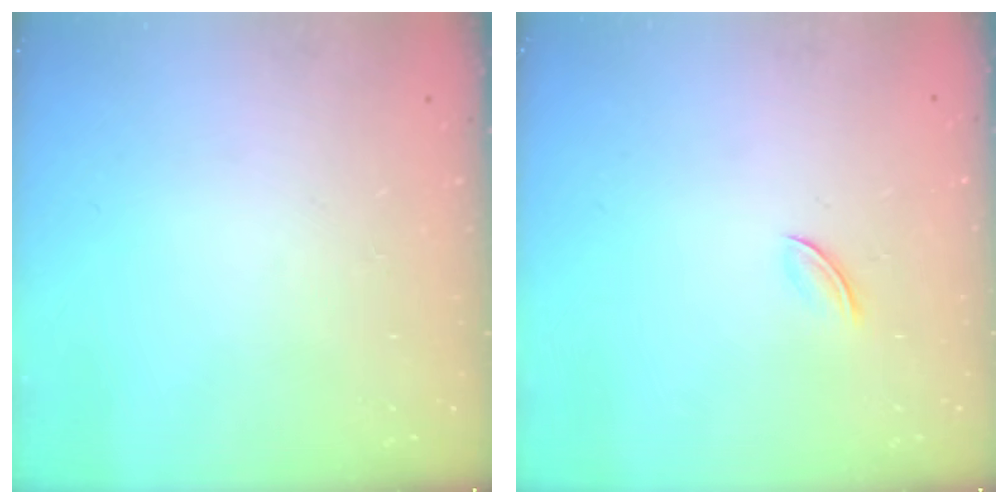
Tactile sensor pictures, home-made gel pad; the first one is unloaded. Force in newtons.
{"total": 2.3, "press": 2.2, "slide": 0.7}